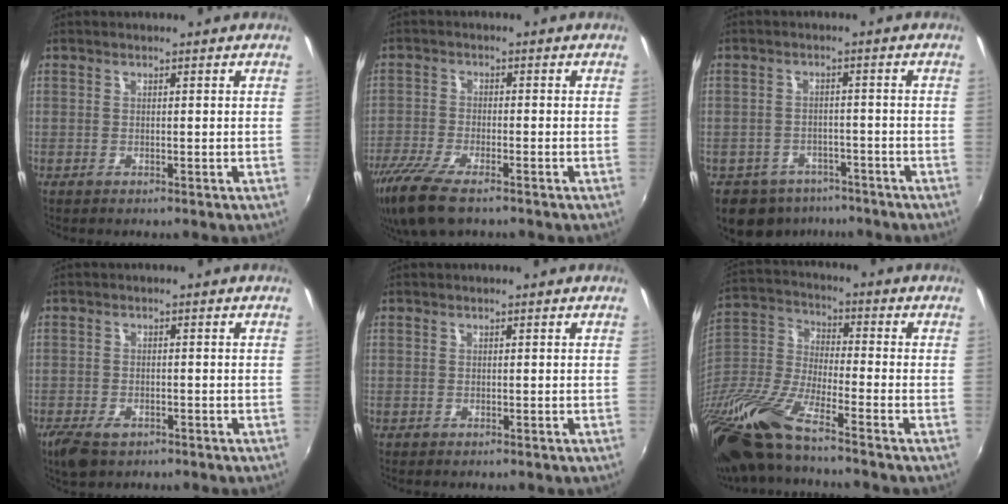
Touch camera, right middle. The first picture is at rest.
{"total": 10.1, "force": [-7.2, 2.9, 6.4], "torque": [-0.155, -0.035, -0.140]}
{"total": 10.1, "force": [-7.0, 6.7, 3.0], "torque": [-0.083, 0.009, -0.089]}
{"total": 5.6, "force": [-3.6, 2.8, 3.3], "torque": [-0.083, -0.021, -0.064]}
{"total": 0.0}
{"total": 18.6, "force": [-13.4, 2.7, 12.6], "torque": [-0.269, -0.039, -0.275]}